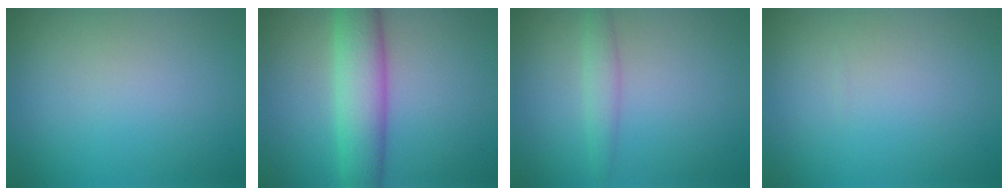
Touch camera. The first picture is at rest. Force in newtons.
{"total": 5.9, "press": 5.9, "slide": 0.1}
{"total": 1.7, "press": 1.6, "slide": 0.2}
{"total": 0.0}